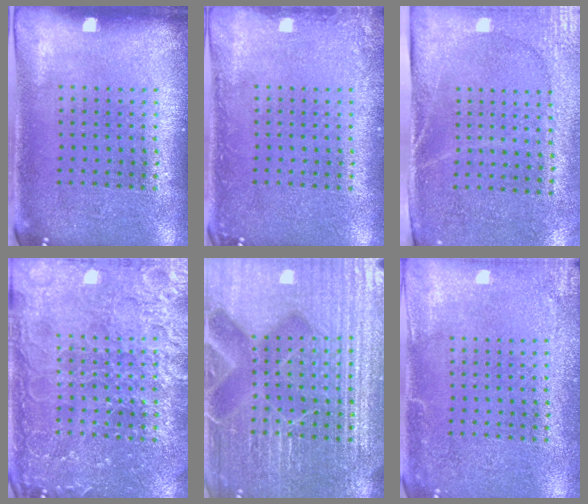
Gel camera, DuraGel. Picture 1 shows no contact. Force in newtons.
{"total": 1.3, "press": 1.3, "slide": 0.1}
{"total": 2.7, "press": 2.3, "slide": 1.4}
{"total": 4.3, "press": 4.3, "slide": 0.5}
{"total": 7.4, "press": 7.3, "slide": 0.9}
{"total": 2.6, "press": 2.6, "slide": 0.3}